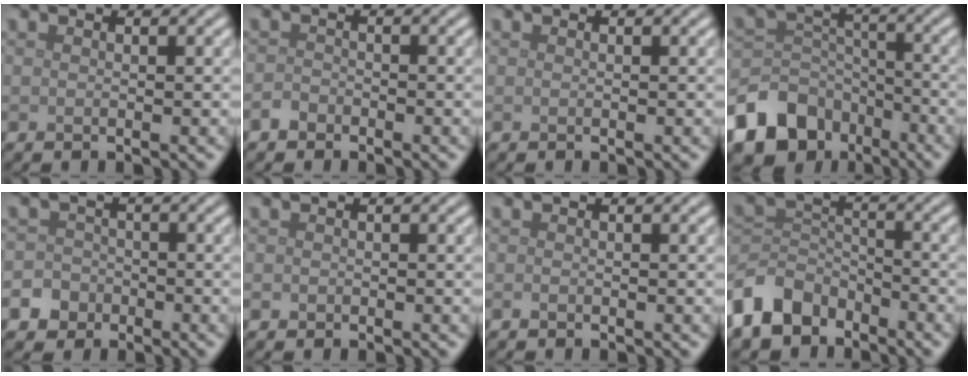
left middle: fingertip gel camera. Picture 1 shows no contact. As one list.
[{"total": 1.2, "force": [-0.9, 0.7, 0.2], "torque": [-0.002, 0.002, -0.022]}, {"total": 0.0}, {"total": 10.1, "force": [-6.3, 7.3, 3.1], "torque": [-0.069, -0.006, -0.122]}, {"total": 3.9, "force": [-2.1, 3.2, 0.6], "torque": [0.012, -0.006, -0.046]}, {"total": 0.5, "force": [-0.2, 0.5, 0.0], "torque": [0.002, -0.005, -0.005]}, {"total": 0.0}, {"total": 6.3, "force": [-4.6, 3.7, 2.1], "torque": [-0.039, -0.002, -0.107]}]